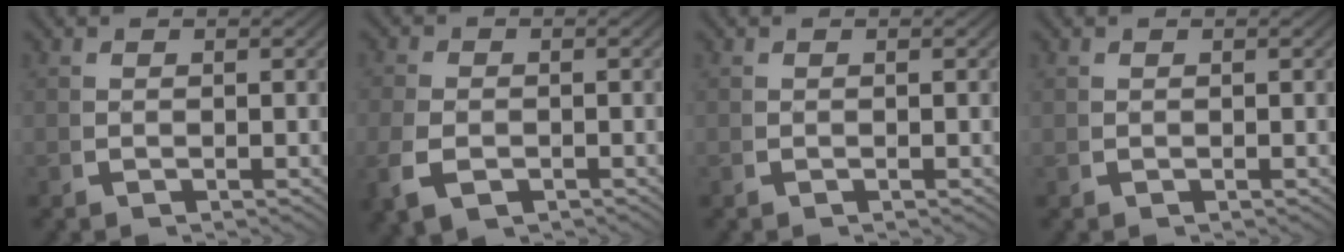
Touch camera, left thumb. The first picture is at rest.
{"total": 3.3, "force": [-1.3, 2.3, 2.0], "torque": [-0.054, -0.015, -0.012]}
{"total": 0.0}
{"total": 0.0}